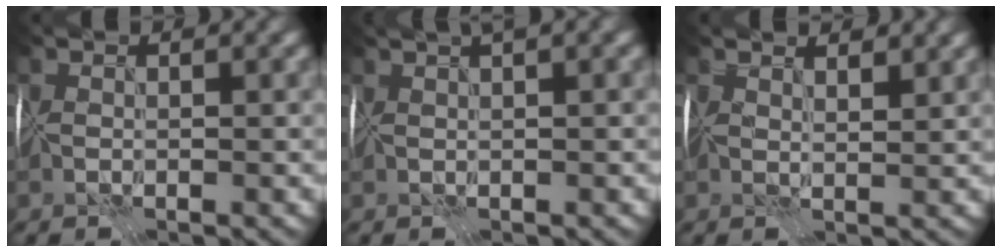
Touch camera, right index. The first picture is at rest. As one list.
[{"total": 3.7, "force": [2.3, 0.8, 2.8], "torque": [-0.035, 0.013, 0.028]}, {"total": 3.2, "force": [2.4, 1.1, 1.9], "torque": [-0.029, 0.010, 0.028]}]